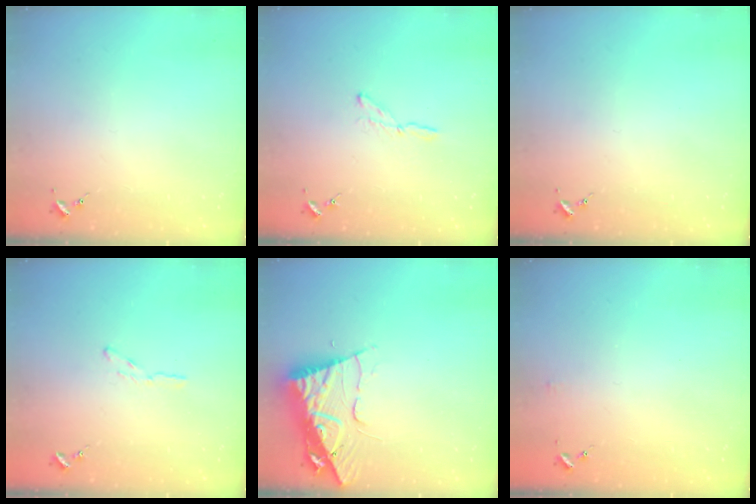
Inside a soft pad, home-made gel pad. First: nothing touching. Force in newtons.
{"total": 3.5, "press": 3.5, "slide": 0.4}
{"total": 0.0}
{"total": 3.7, "press": 3.7, "slide": 0.3}
{"total": 11.3, "press": 11.3, "slide": 1.3}
{"total": 3.2, "press": 3.2, "slide": 0.3}